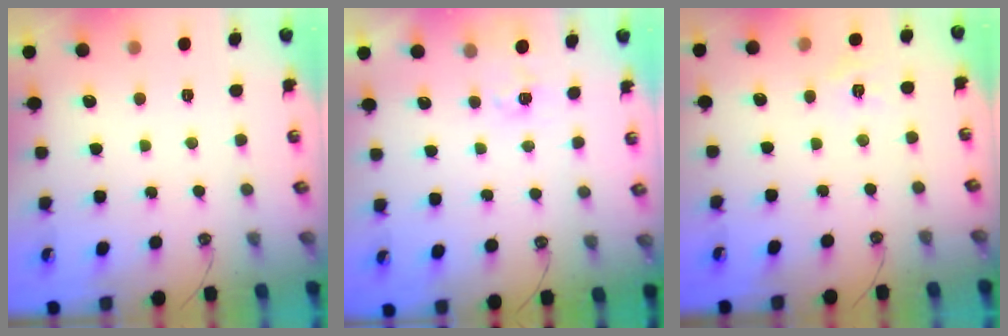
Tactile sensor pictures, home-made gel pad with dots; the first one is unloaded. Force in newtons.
{"total": 2.6, "press": 2.6, "slide": 0.4}
{"total": 4.2, "press": 4.1, "slide": 0.5}